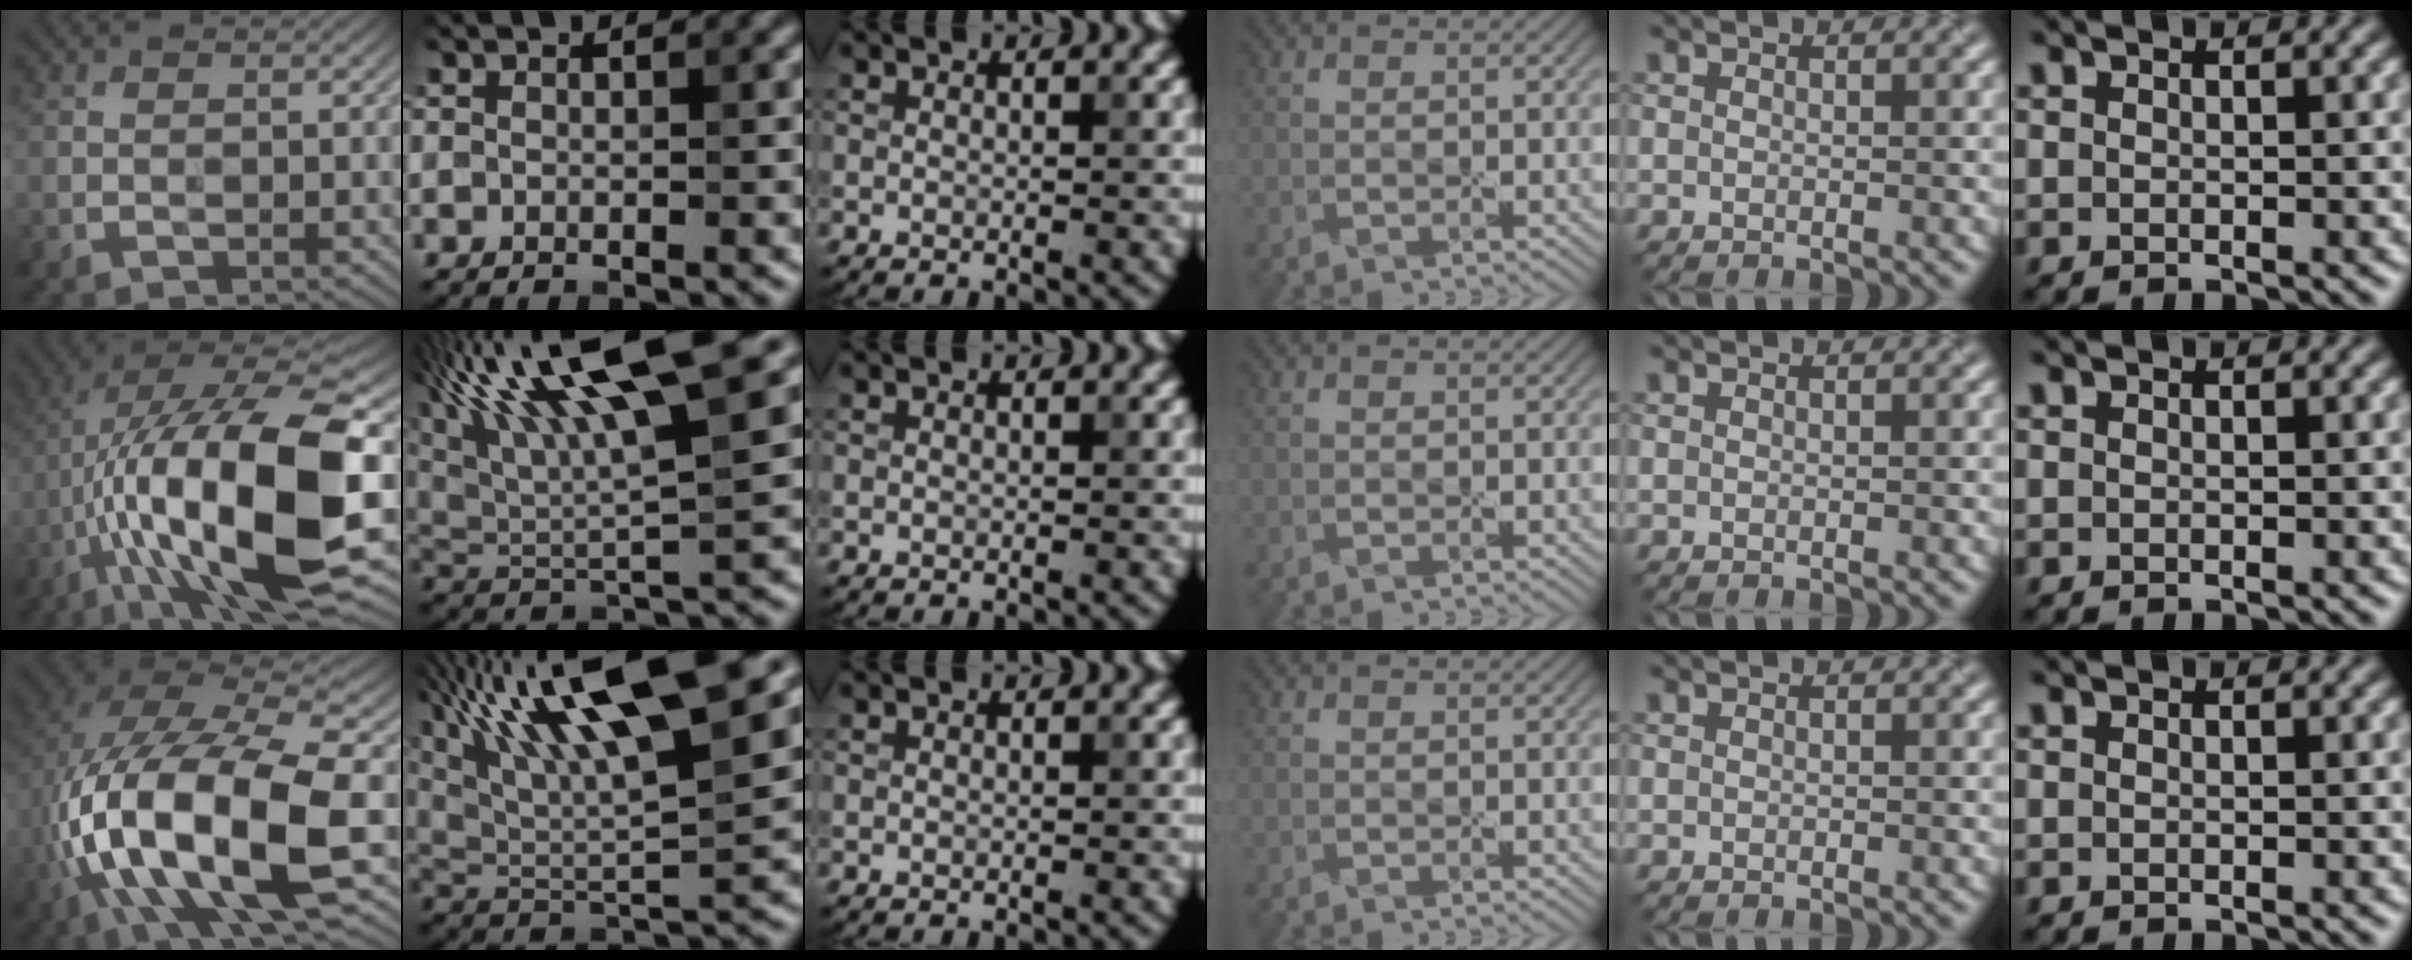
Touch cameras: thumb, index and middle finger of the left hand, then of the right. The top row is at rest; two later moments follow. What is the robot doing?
{"motion": "peel", "object": "tape"}